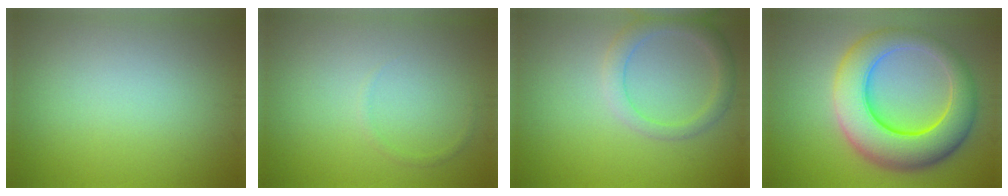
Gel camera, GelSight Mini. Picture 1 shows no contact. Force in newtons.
{"total": 0.5, "press": 0.5, "slide": 0.0}
{"total": 3.0, "press": 2.9, "slide": 0.3}
{"total": 10.0, "press": 10.0, "slide": 0.2}